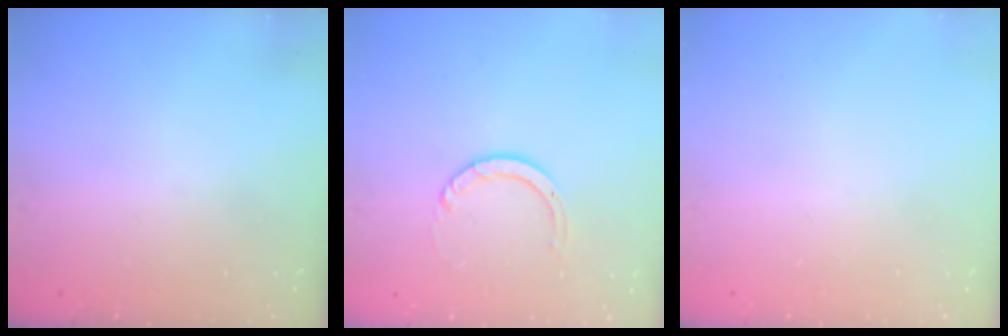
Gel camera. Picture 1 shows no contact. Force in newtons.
{"total": 4.0, "press": 4.0, "slide": 0.2}
{"total": 0.0}